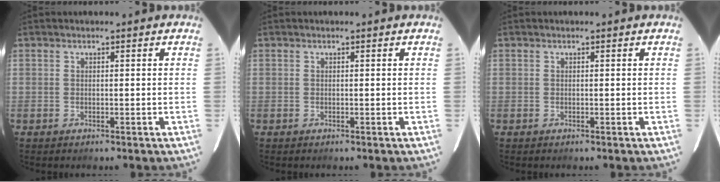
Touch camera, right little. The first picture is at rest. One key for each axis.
{"total": 0.0}
{"total": 0.0}